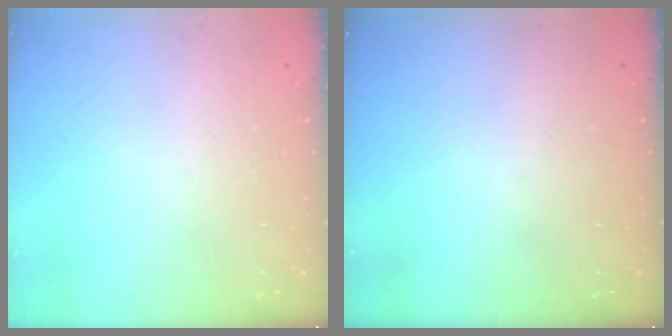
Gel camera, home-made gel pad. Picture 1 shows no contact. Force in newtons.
{"total": 0.0}